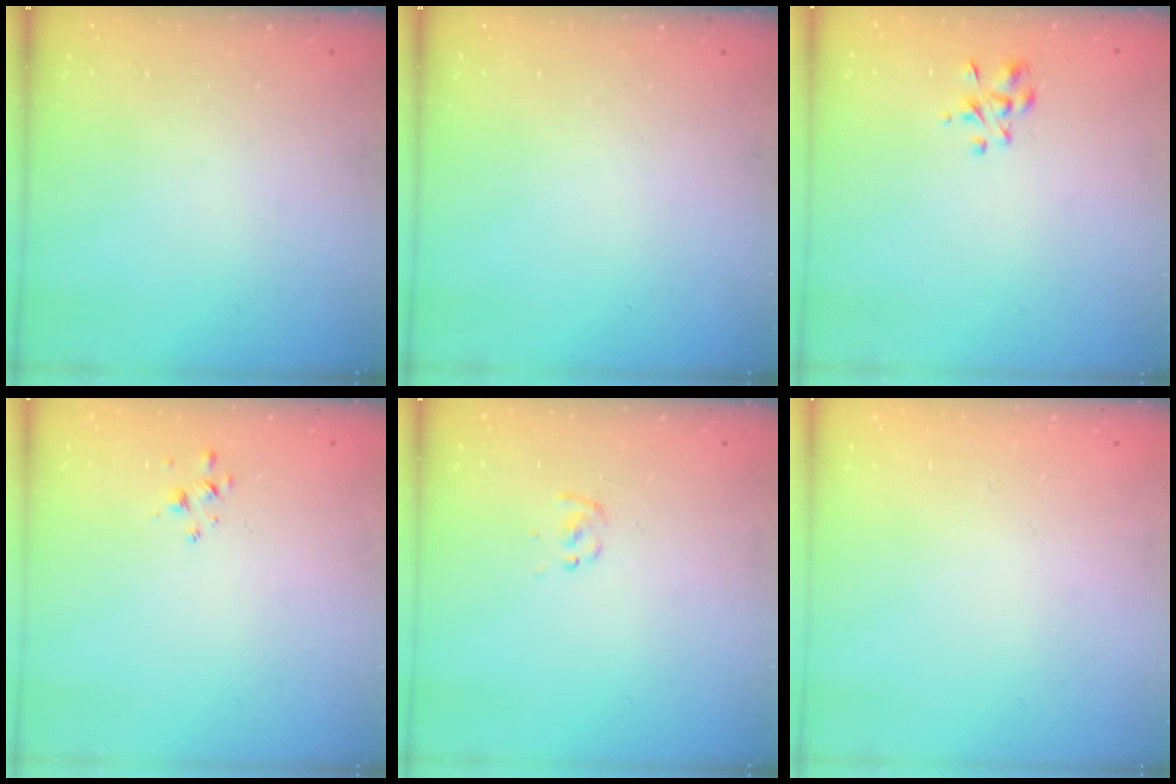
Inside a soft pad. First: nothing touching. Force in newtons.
{"total": 0.0}
{"total": 2.9, "press": 2.7, "slide": 1.0}
{"total": 1.7, "press": 1.7, "slide": 0.3}
{"total": 1.2, "press": 1.2, "slide": 0.3}
{"total": 1.6, "press": 1.6, "slide": 0.2}